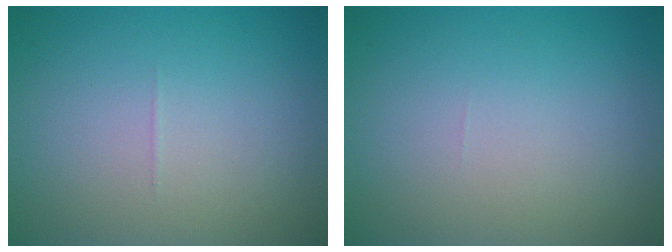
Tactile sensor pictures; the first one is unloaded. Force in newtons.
{"total": 0.0}